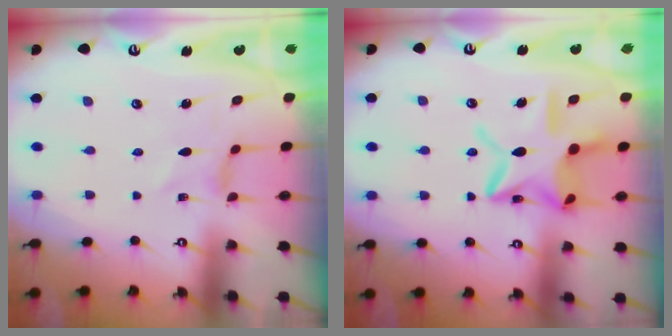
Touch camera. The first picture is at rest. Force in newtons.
{"total": 17.9, "press": 17.8, "slide": 1.3}